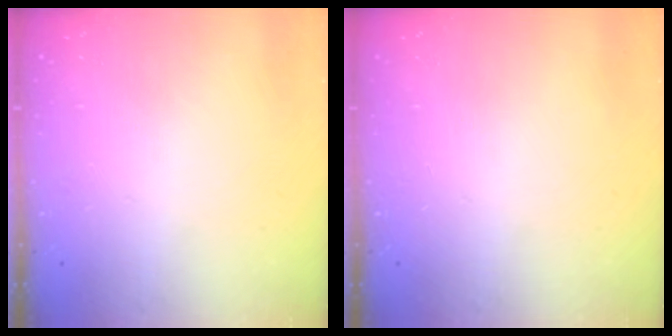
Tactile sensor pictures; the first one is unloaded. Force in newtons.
{"total": 0.0}